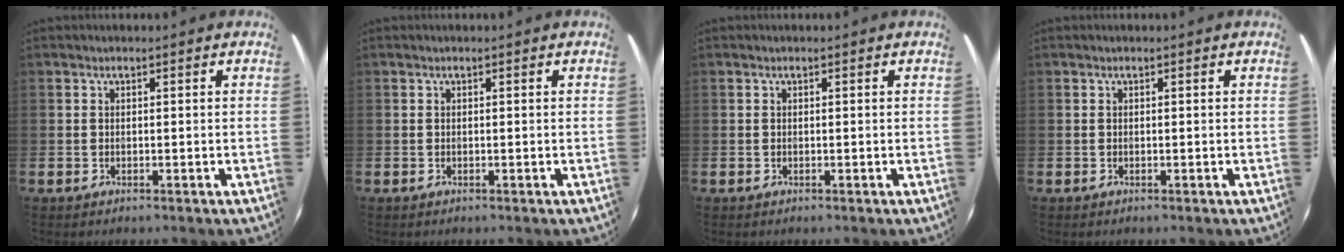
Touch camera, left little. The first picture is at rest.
{"total": 0.0}
{"total": 0.0}
{"total": 0.0}